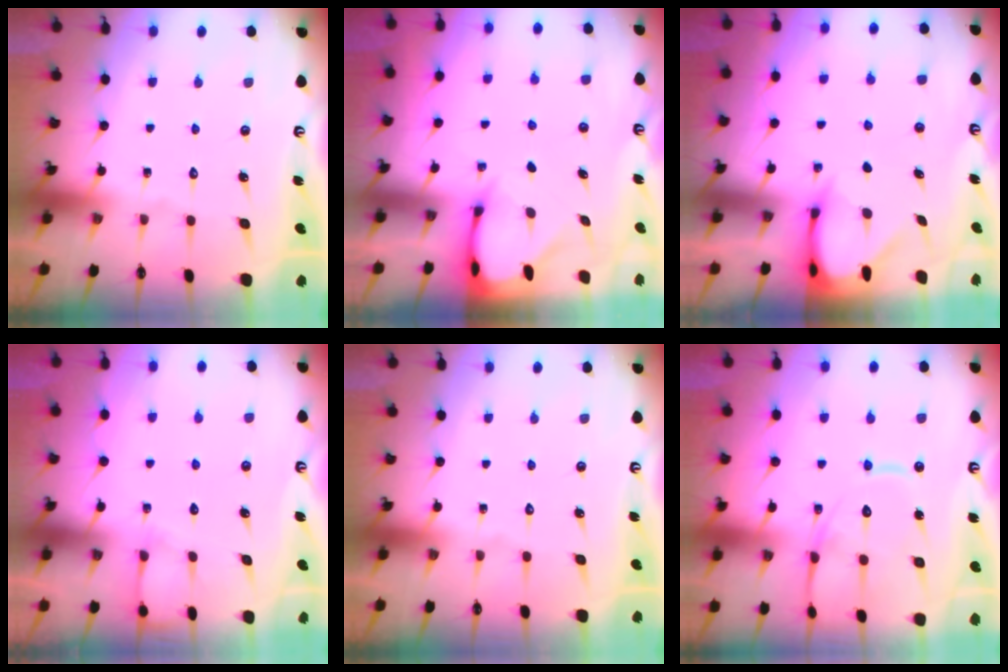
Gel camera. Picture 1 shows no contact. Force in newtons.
{"total": 2.5, "press": 2.5, "slide": 0.0}
{"total": 3.5, "press": 3.4, "slide": 0.3}
{"total": 4.2, "press": 4.2, "slide": 0.5}
{"total": 0.0}
{"total": 12.8, "press": 12.7, "slide": 1.3}